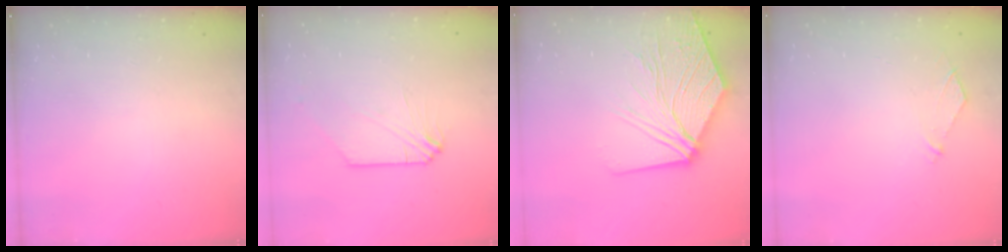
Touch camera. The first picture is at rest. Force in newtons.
{"total": 0.0}
{"total": 14.5, "press": 14.4, "slide": 2.0}
{"total": 3.9, "press": 3.9, "slide": 0.4}